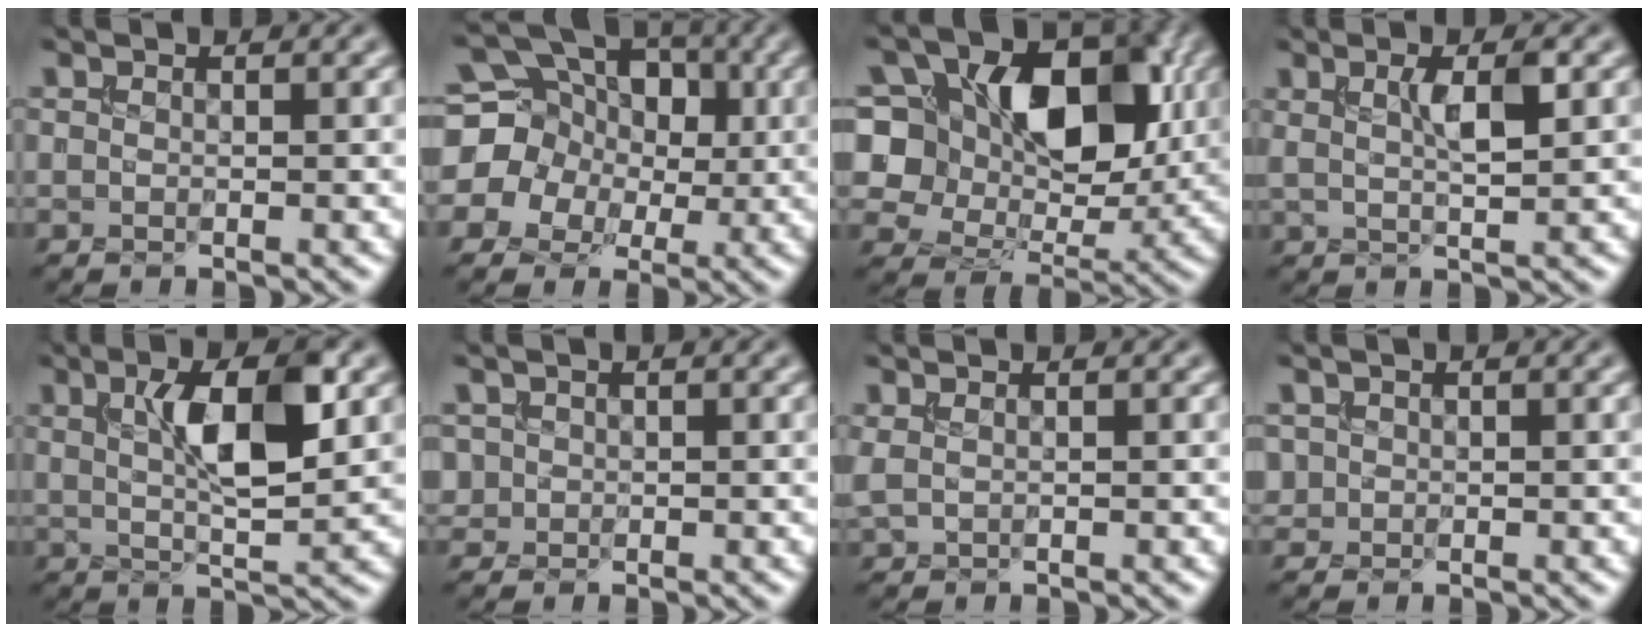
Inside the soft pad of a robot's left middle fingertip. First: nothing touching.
{"total": 10.5, "force": [0.9, 9.4, 4.7], "torque": [-0.108, 0.027, -0.008]}
{"total": 11.1, "force": [2.4, 7.7, 7.6], "torque": [-0.118, 0.002, 0.030]}
{"total": 2.8, "force": [1.0, 0.4, 2.6], "torque": [-0.049, 0.001, 0.018]}
{"total": 6.9, "force": [2.0, 1.8, 6.3], "torque": [-0.105, 0.006, 0.031]}
{"total": 1.0, "force": [0.1, 1.0, 0.1], "torque": [0.006, -0.003, 0.002]}
{"total": 0.9, "force": [0.5, 0.2, 0.7], "torque": [-0.020, 0.001, 0.013]}
{"total": 0.9, "force": [0.1, 0.8, 0.1], "torque": [0.004, -0.003, 0.001]}